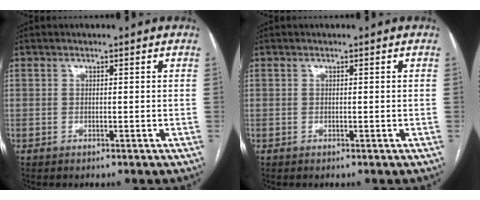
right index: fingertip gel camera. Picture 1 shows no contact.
{"total": 0.0}